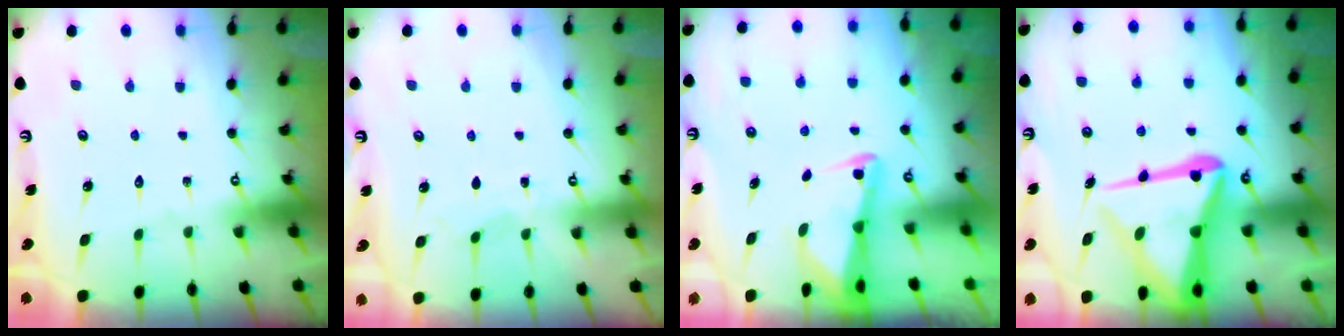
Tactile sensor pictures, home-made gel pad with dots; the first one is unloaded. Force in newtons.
{"total": 3.5, "press": 3.5, "slide": 0.4}
{"total": 2.3, "press": 2.3, "slide": 0.3}
{"total": 17.2, "press": 17.1, "slide": 1.7}